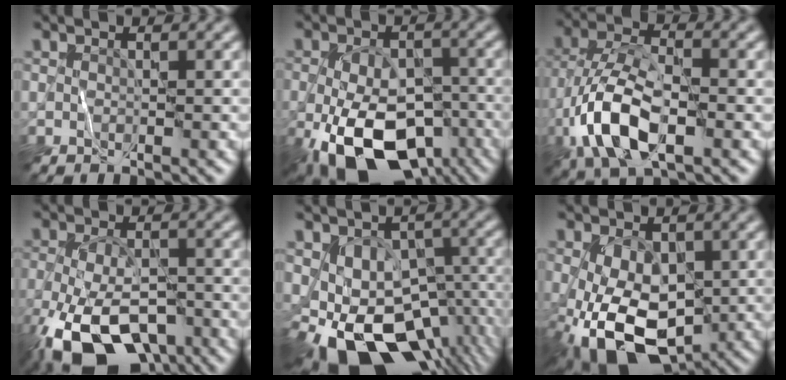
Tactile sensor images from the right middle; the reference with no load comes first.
{"total": 15.3, "force": [-7.3, 8.8, 10.1], "torque": [-0.179, -0.048, -0.106]}
{"total": 8.8, "force": [-3.4, 3.9, 7.1], "torque": [-0.155, 0.000, -0.076]}
{"total": 12.7, "force": [-6.9, 6.3, 8.5], "torque": [-0.180, -0.057, -0.106]}
{"total": 12.2, "force": [-4.8, 7.6, 8.3], "torque": [-0.137, -0.025, -0.065]}
{"total": 12.1, "force": [-3.1, 7.2, 9.2], "torque": [-0.182, -0.040, -0.049]}